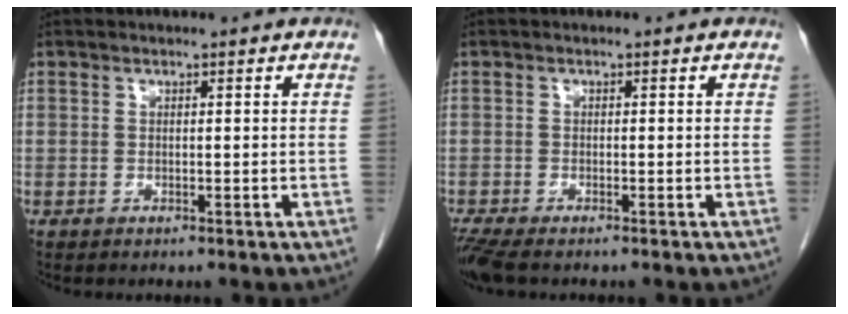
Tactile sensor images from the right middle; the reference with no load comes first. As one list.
[{"total": 3.5, "force": [-2.9, 0.6, 2.0], "torque": [-0.044, -0.012, -0.053]}]